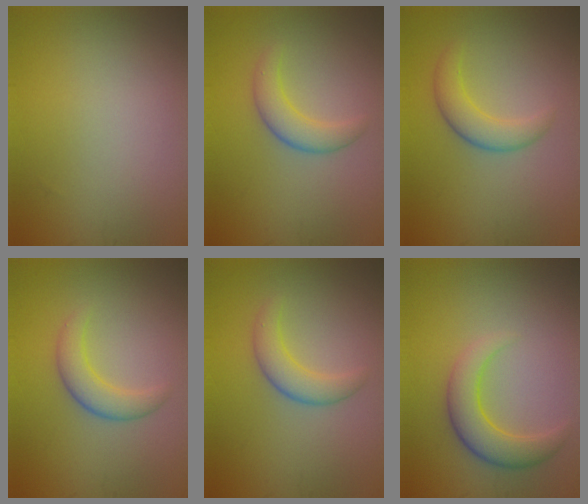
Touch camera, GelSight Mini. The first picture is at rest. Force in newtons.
{"total": 2.7, "press": 2.7, "slide": 0.1}
{"total": 2.9, "press": 2.9, "slide": 0.1}
{"total": 2.8, "press": 2.8, "slide": 0.2}
{"total": 2.7, "press": 2.7, "slide": 0.1}
{"total": 4.0, "press": 4.0, "slide": 0.1}